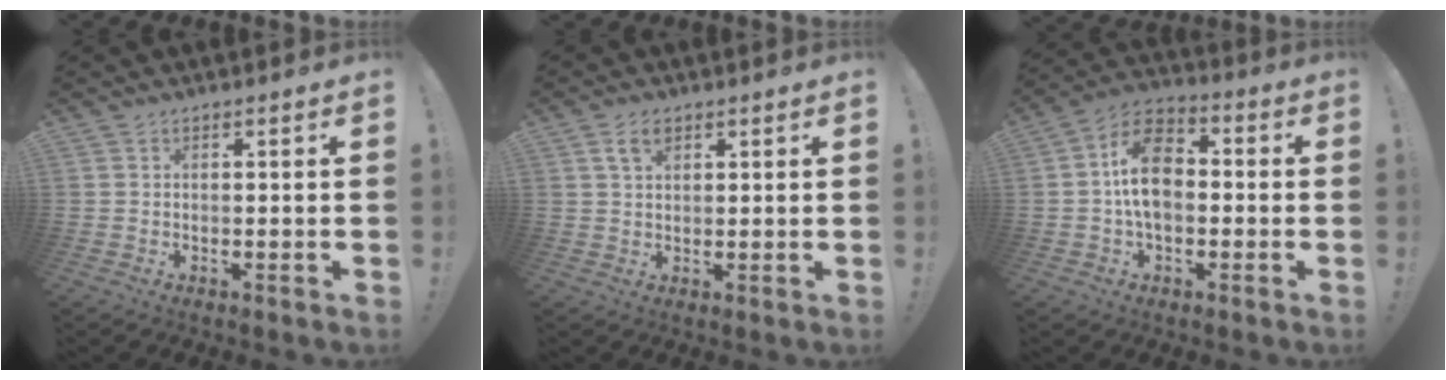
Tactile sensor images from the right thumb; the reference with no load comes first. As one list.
[{"total": 4.3, "force": [2.3, 2.3, 2.8], "torque": [-0.042, -0.005, 0.039]}, {"total": 13.4, "force": [-0.1, 8.9, 10.1], "torque": [-0.173, 0.013, -0.006]}]